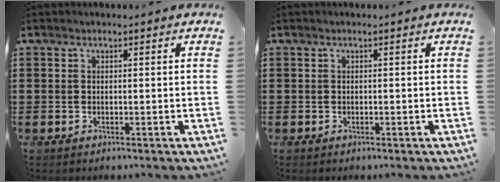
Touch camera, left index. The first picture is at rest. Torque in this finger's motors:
{"motor_torque": [-0.07, 0.05, 0.05, 0.01]}